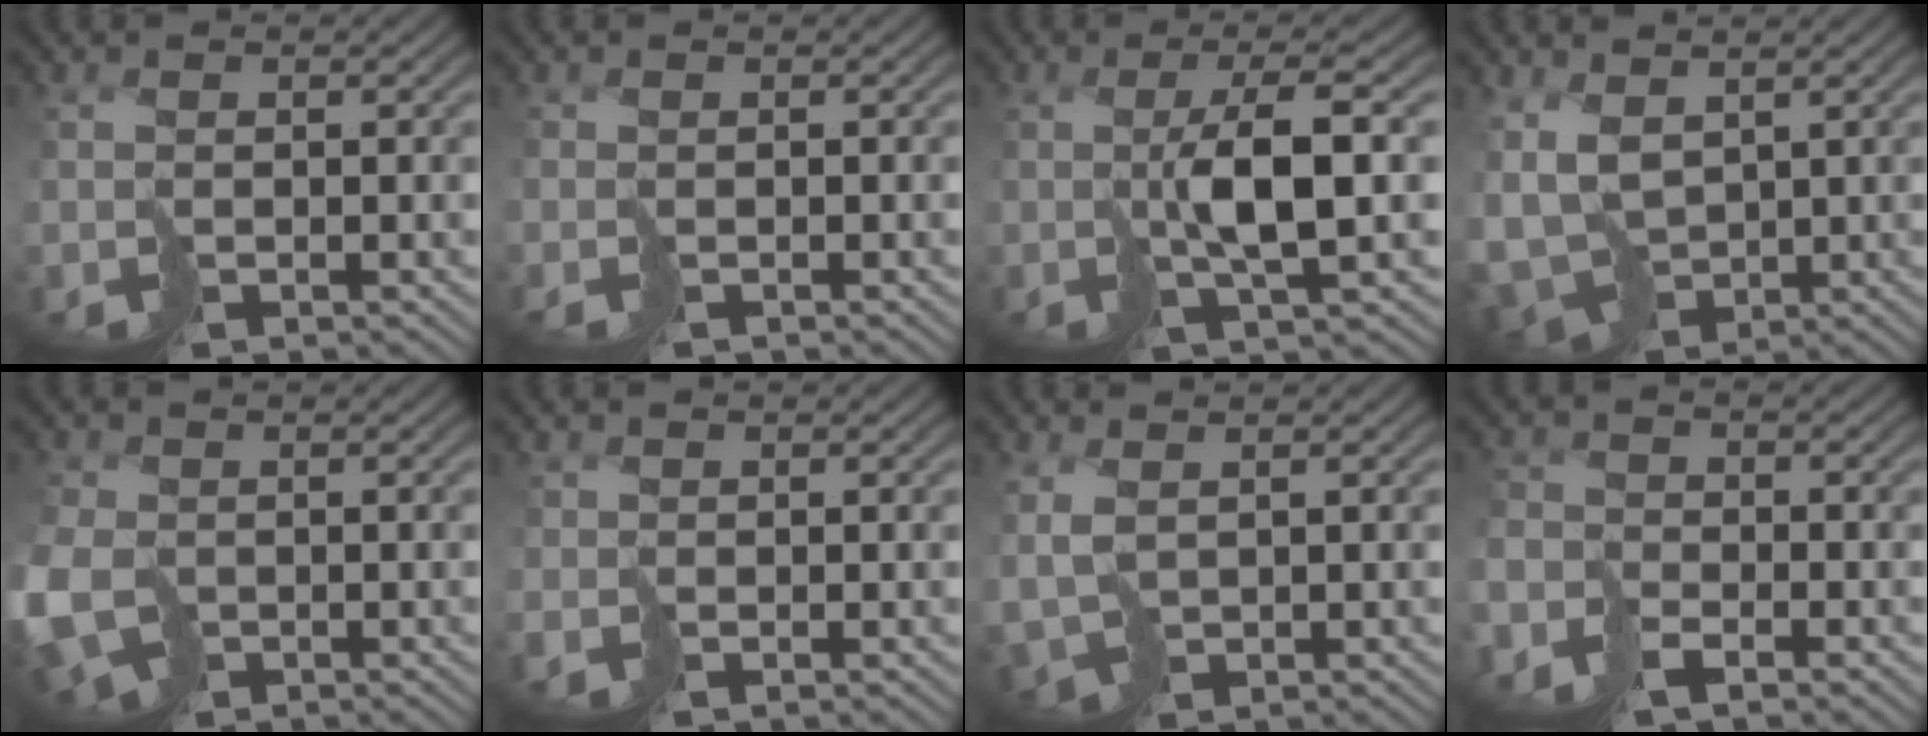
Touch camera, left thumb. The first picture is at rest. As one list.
[{"total": 0.7, "force": [-0.5, -0.3, -0.4], "torque": [0.015, 0.000, -0.009]}, {"total": 4.5, "force": [1.2, 0.2, 4.4], "torque": [-0.085, 0.008, 0.027]}, {"total": 7.1, "force": [0.6, 5.0, 5.1], "torque": [-0.144, -0.024, 0.021]}, {"total": 8.5, "force": [-2.5, 5.7, 5.8], "torque": [-0.164, -0.039, -0.036]}, {"total": 0.6, "force": [0.2, 0.0, -0.6], "torque": [0.018, -0.001, 0.001]}, {"total": 3.1, "force": [0.4, 1.7, 2.6], "torque": [-0.071, -0.007, 0.009]}, {"total": 3.1, "force": [-2.7, 1.0, 0.9], "torque": [-0.016, -0.002, -0.061]}]